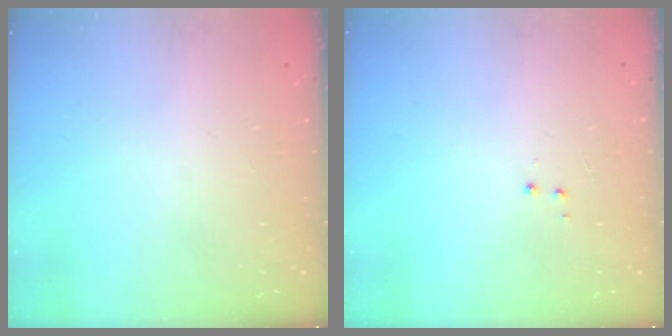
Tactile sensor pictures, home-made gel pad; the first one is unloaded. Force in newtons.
{"total": 3.0, "press": 2.9, "slide": 0.6}